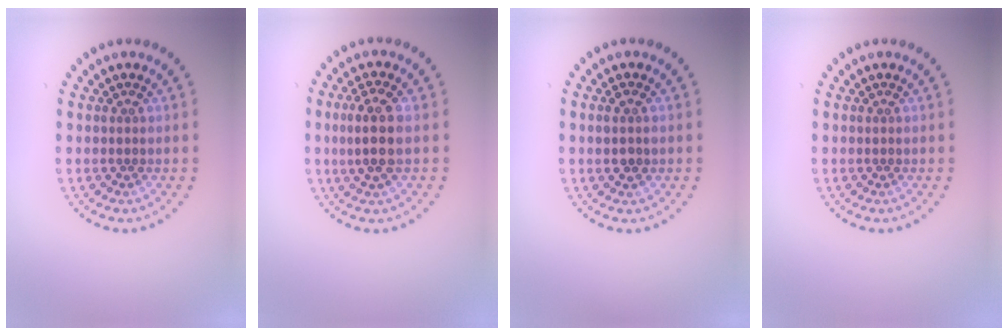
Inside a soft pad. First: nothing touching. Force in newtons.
{"total": 3.2, "press": 3.1, "slide": 1.1}
{"total": 1.4, "press": 1.4, "slide": 0.3}
{"total": 0.0}